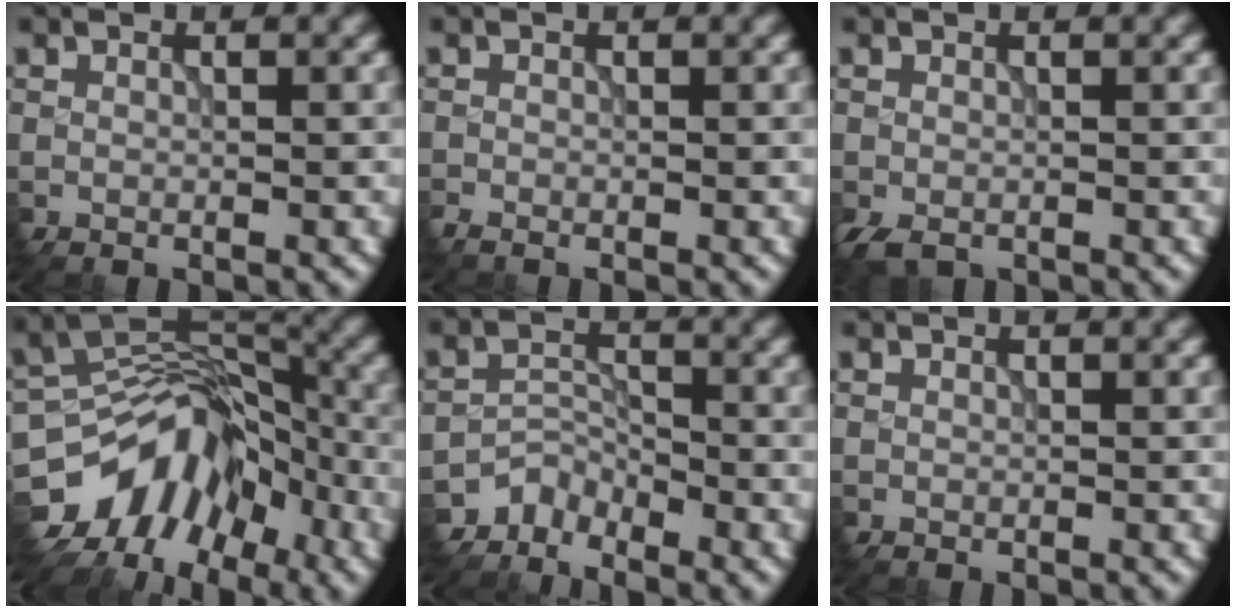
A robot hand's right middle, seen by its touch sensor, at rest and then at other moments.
{"total": 0.9, "force": [-0.9, 0.1, 0.1], "torque": [-0.006, -0.003, -0.020]}
{"total": 1.6, "force": [-0.8, 1.0, 0.8], "torque": [-0.024, -0.004, -0.017]}
{"total": 10.9, "force": [-6.8, 6.6, 5.4], "torque": [-0.084, 0.004, -0.127]}
{"total": 3.1, "force": [-2.9, 0.6, -1.1], "torque": [0.031, 0.003, -0.063]}
{"total": 0.0}